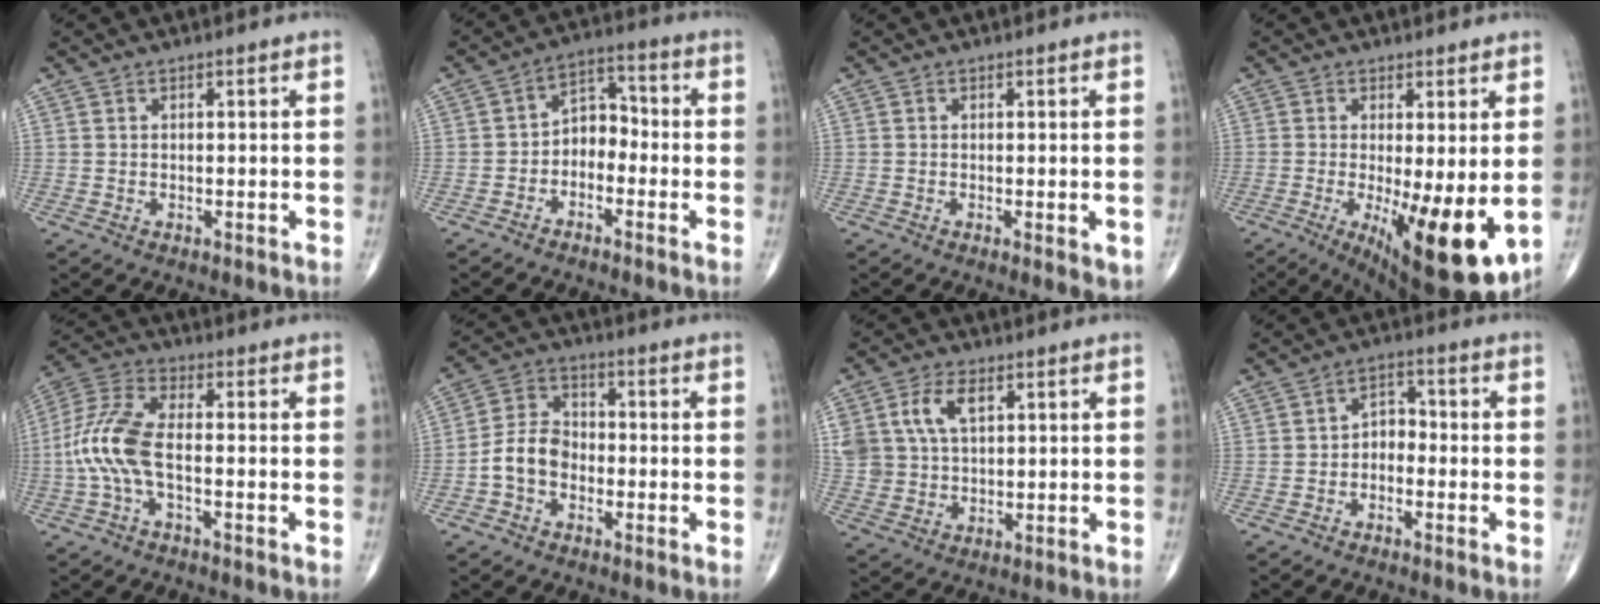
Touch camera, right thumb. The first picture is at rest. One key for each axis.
{"total": 6.2, "fx": -2.3, "fy": 4.4, "fz": 3.6, "tx": -0.032, "ty": 0.041, "tz": -0.056}
{"total": 3.5, "fx": -1.0, "fy": 1.0, "fz": 3.1, "tx": -0.034, "ty": -0.007, "tz": -0.013}
{"total": 14.4, "fx": -2.8, "fy": 4.2, "fz": 13.5, "tx": -0.195, "ty": -0.031, "tz": -0.027}
{"total": 10.1, "fx": -2.0, "fy": 4.0, "fz": 9.1, "tx": -0.218, "ty": 0.028, "tz": -0.045}
{"total": 7.5, "fx": -2.4, "fy": 5.5, "fz": 4.5, "tx": -0.072, "ty": 0.033, "tz": -0.057}
{"total": 9.7, "fx": 3.4, "fy": 6.1, "fz": 6.7, "tx": -0.135, "ty": 0.000, "tz": 0.071}
{"total": 4.0, "fx": -1.6, "fy": 2.8, "fz": 2.3, "tx": -0.018, "ty": 0.030, "tz": -0.041}